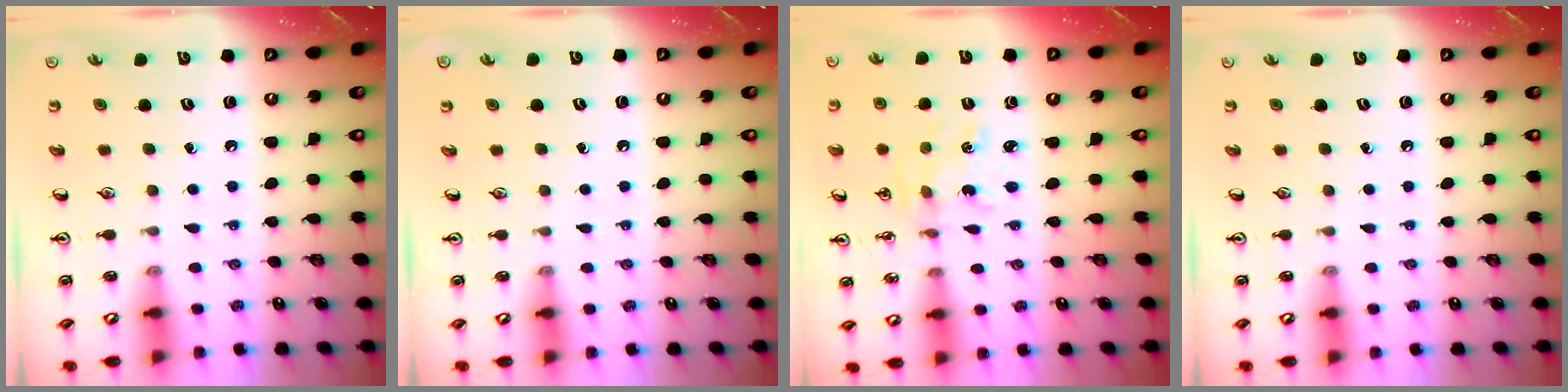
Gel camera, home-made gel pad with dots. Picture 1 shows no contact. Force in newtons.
{"total": 0.0}
{"total": 2.4, "press": 2.3, "slide": 0.3}
{"total": 0.0}